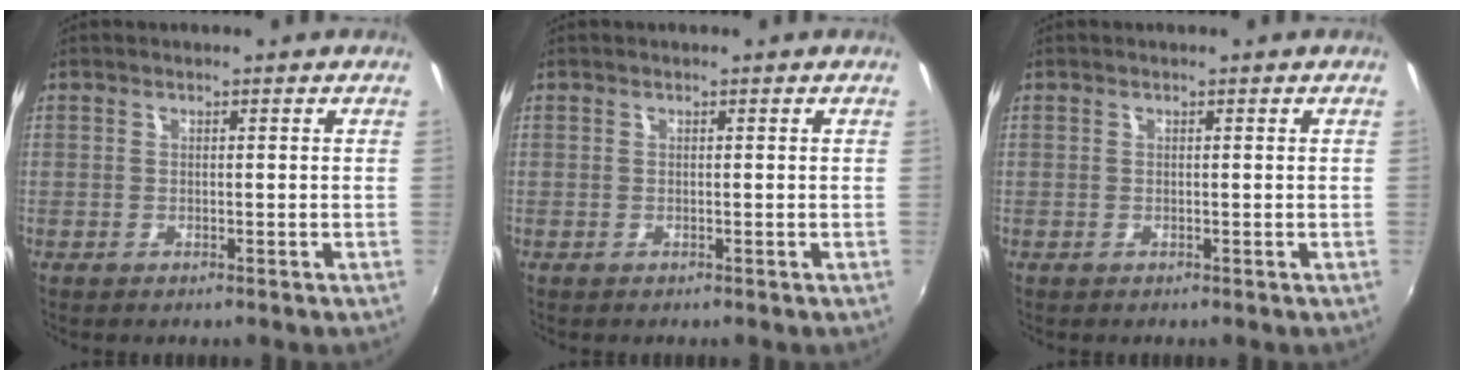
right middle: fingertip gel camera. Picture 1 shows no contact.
{"total": 0.0}
{"total": 0.0}